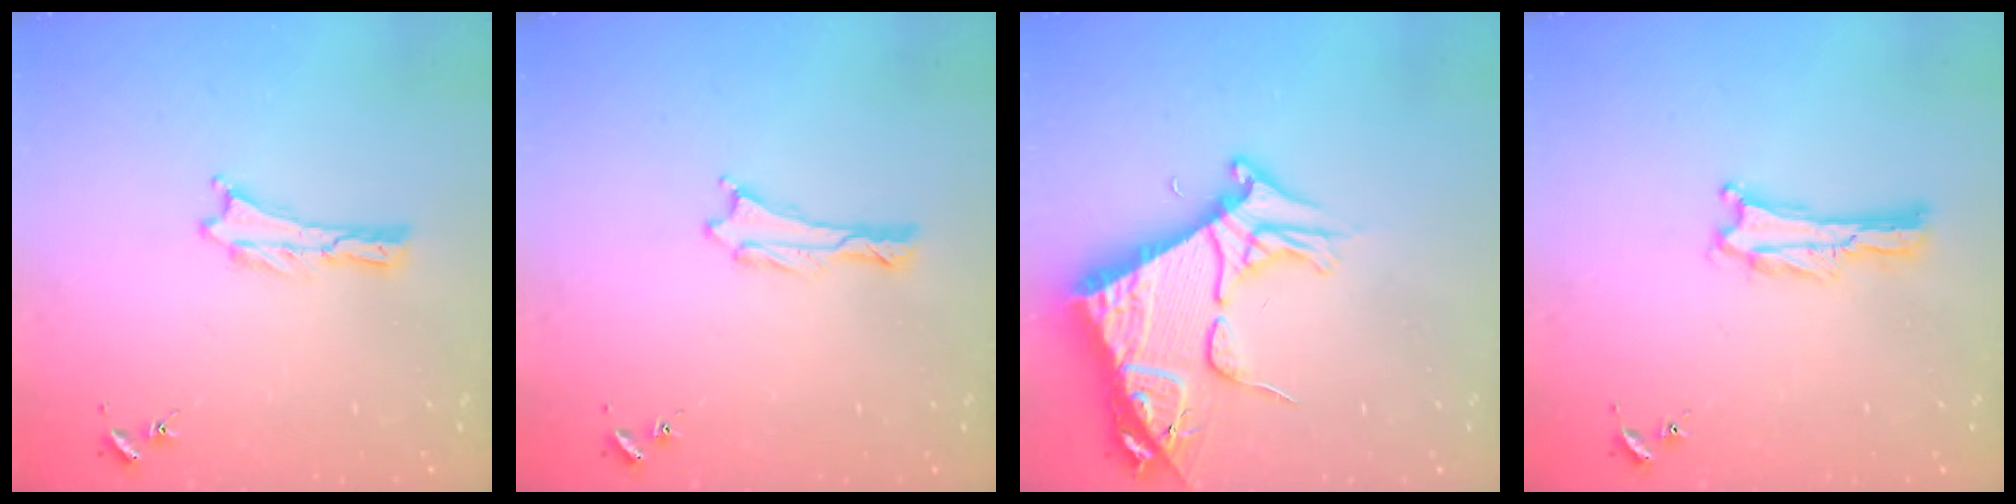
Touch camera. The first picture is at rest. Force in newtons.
{"total": 0.0}
{"total": 10.0, "press": 9.9, "slide": 1.3}
{"total": 0.0}